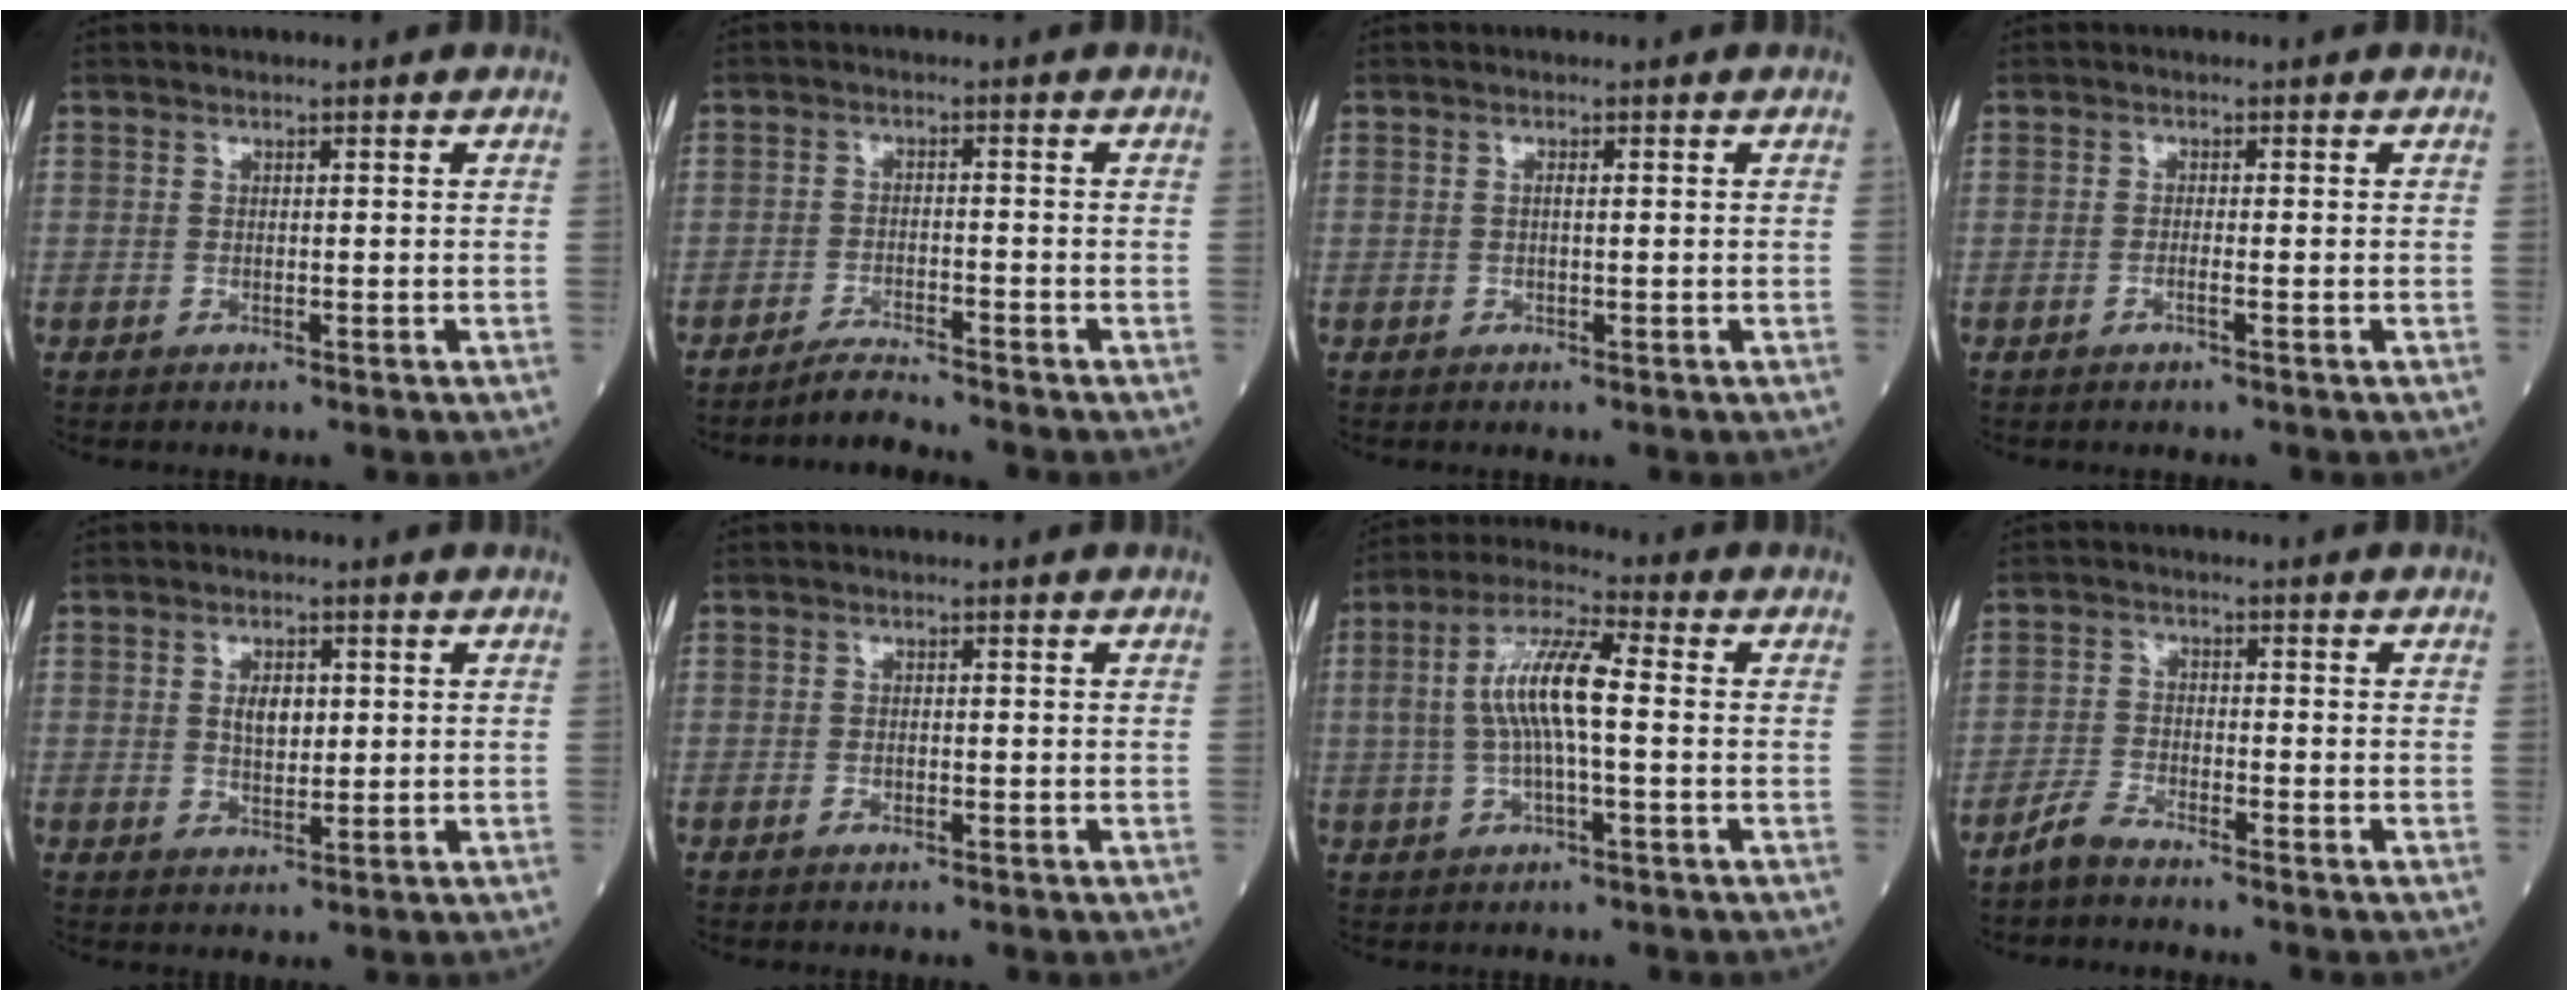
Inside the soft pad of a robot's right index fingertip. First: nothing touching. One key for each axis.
{"total": 3.0, "fx": -2.9, "fy": -0.8, "fz": 0.2, "tx": -0.007, "ty": -0.019, "tz": -0.051}
{"total": 0.8, "fx": 0.1, "fy": 0.1, "fz": 0.8, "tx": -0.016, "ty": 0.001, "tz": 0.001}
{"total": 1.0, "fx": -0.5, "fy": -0.1, "fz": 0.9, "tx": -0.018, "ty": 0.000, "tz": -0.011}
{"total": 3.6, "fx": 0.8, "fy": 1.9, "fz": 2.9, "tx": -0.050, "ty": 0.000, "tz": 0.014}
{"total": 1.2, "fx": -0.6, "fy": 0.6, "fz": 0.9, "tx": -0.018, "ty": 0.000, "tz": -0.008}
{"total": 9.8, "fx": 0.2, "fy": 1.9, "fz": 9.6, "tx": -0.195, "ty": 0.019, "tz": 0.000}
{"total": 2.9, "fx": -2.8, "fy": 0.2, "fz": 0.9, "tx": -0.023, "ty": -0.007, "tz": -0.056}